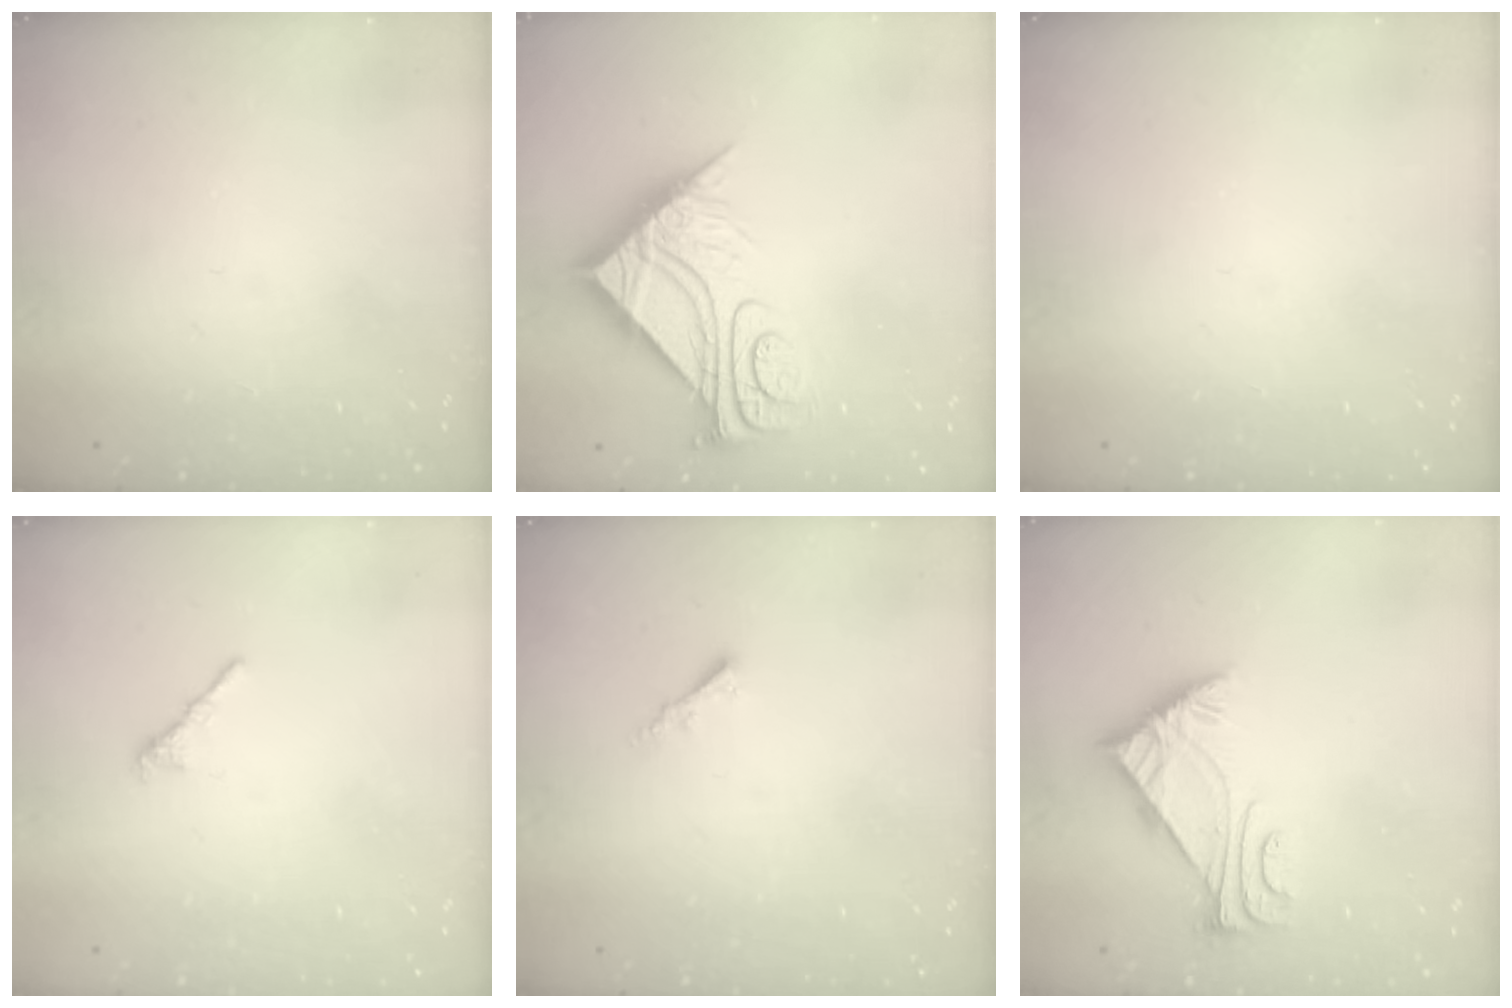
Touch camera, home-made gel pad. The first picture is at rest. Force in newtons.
{"total": 10.4, "press": 10.4, "slide": 1.1}
{"total": 0.0}
{"total": 2.4, "press": 2.3, "slide": 0.7}
{"total": 1.7, "press": 1.6, "slide": 0.5}
{"total": 5.7, "press": 5.6, "slide": 1.1}